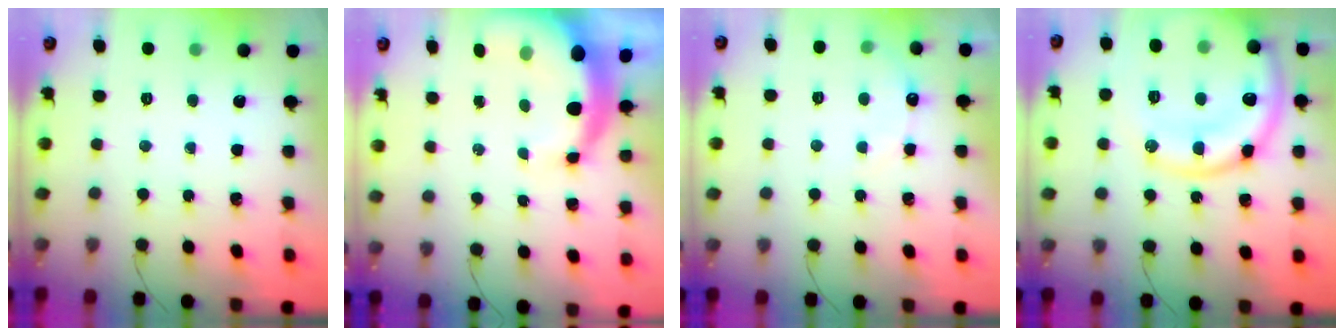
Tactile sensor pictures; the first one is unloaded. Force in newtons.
{"total": 9.5, "press": 9.4, "slide": 1.8}
{"total": 4.4, "press": 4.2, "slide": 1.2}
{"total": 21.5, "press": 21.4, "slide": 2.2}